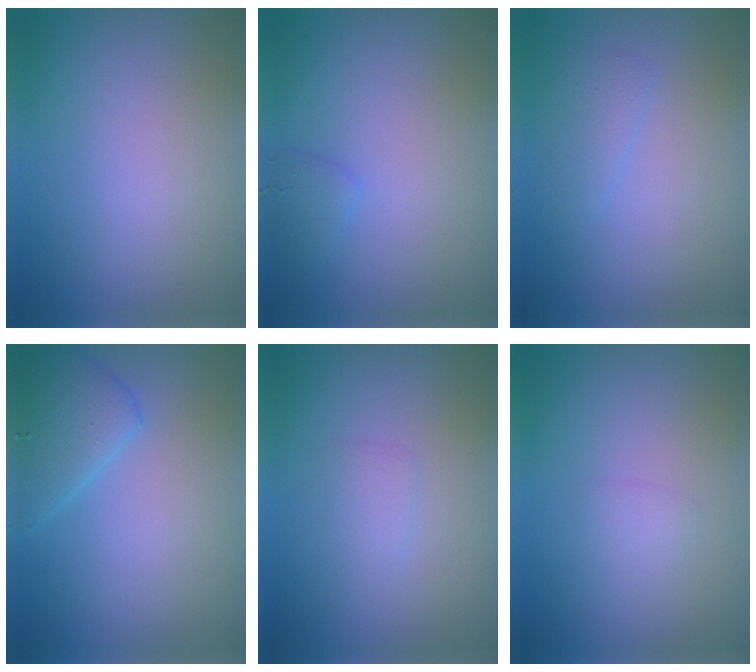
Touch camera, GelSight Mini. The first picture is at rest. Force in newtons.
{"total": 1.1, "press": 1.1, "slide": 0.1}
{"total": 1.4, "press": 1.4, "slide": 0.1}
{"total": 3.7, "press": 3.7, "slide": 0.2}
{"total": 1.2, "press": 1.2, "slide": 0.1}
{"total": 0.9, "press": 0.9, "slide": 0.1}